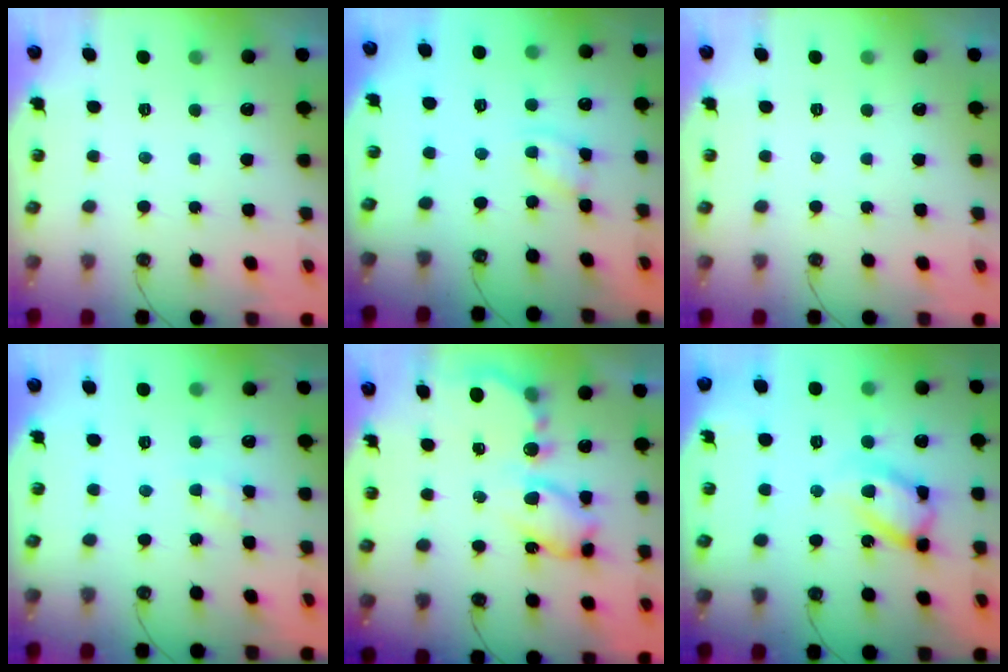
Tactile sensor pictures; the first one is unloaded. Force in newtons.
{"total": 2.8, "press": 2.8, "slide": 0.3}
{"total": 0.0}
{"total": 3.5, "press": 3.5, "slide": 0.4}
{"total": 11.0, "press": 11.0, "slide": 0.9}
{"total": 15.5, "press": 15.4, "slide": 1.7}